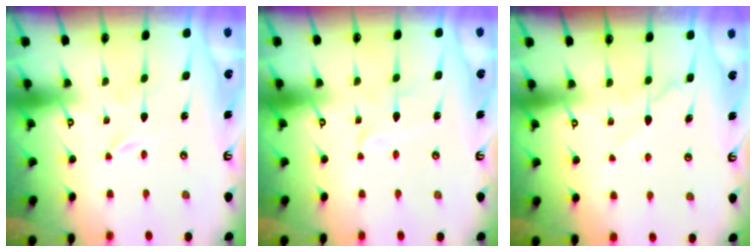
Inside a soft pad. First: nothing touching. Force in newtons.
{"total": 2.6, "press": 2.6, "slide": 0.2}
{"total": 6.1, "press": 6.0, "slide": 0.6}